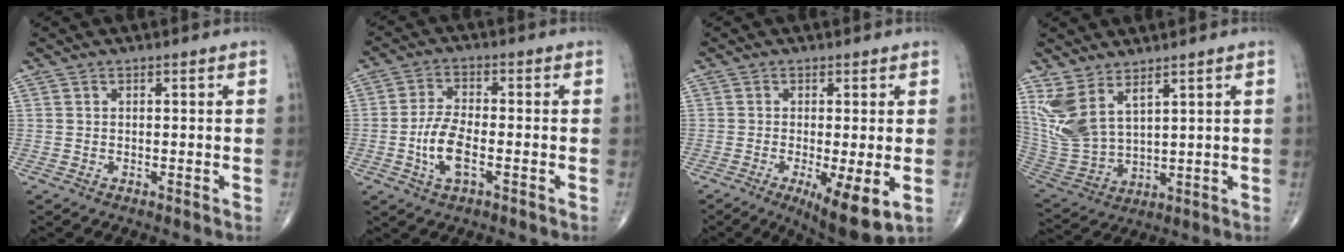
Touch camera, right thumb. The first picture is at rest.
{"total": 7.2, "force": [-2.2, 2.9, 6.2], "torque": [-0.128, 0.010, -0.043]}
{"total": 9.2, "force": [-2.6, 2.2, 8.5], "torque": [-0.136, -0.025, -0.039]}
{"total": 10.6, "force": [6.0, 4.6, 7.4], "torque": [-0.163, -0.032, 0.144]}